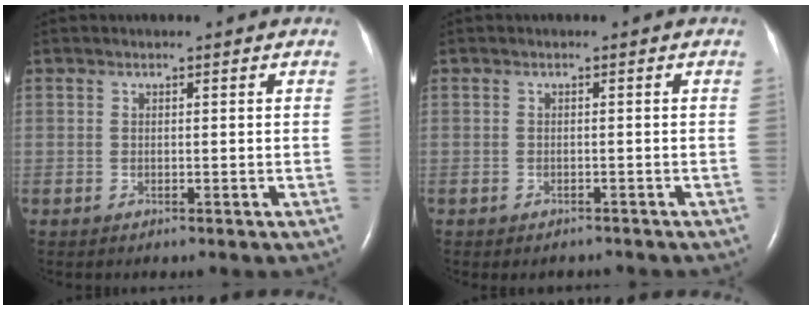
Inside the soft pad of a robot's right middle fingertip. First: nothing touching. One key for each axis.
{"total": 1.8, "fx": -1.6, "fy": 0.7, "fz": 0.2, "tx": -0.008, "ty": -0.001, "tz": -0.020}